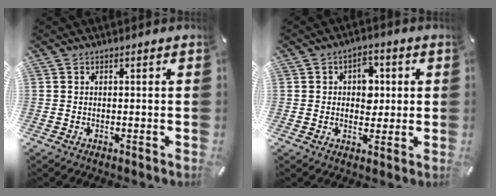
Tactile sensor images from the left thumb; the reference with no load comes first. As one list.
[{"total": 6.2, "force": [0.8, 5.0, 3.6], "torque": [-0.031, -0.004, 0.003]}]